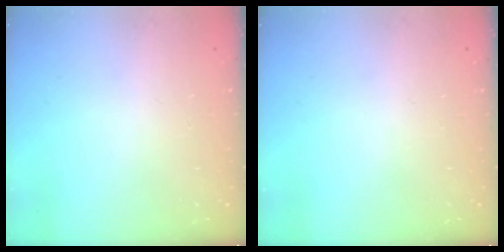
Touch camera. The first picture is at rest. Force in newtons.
{"total": 0.0}